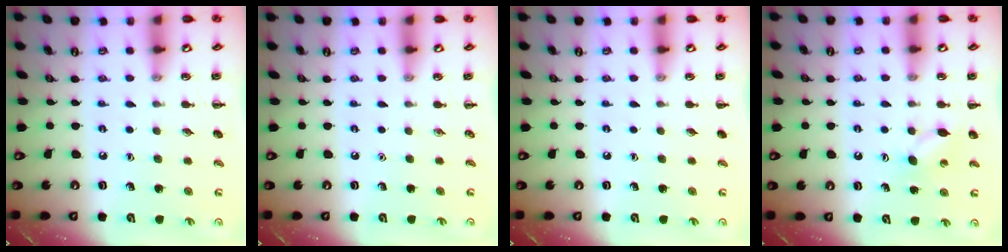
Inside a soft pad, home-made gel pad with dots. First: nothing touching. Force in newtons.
{"total": 0.0}
{"total": 0.0}
{"total": 6.7, "press": 6.6, "slide": 1.6}